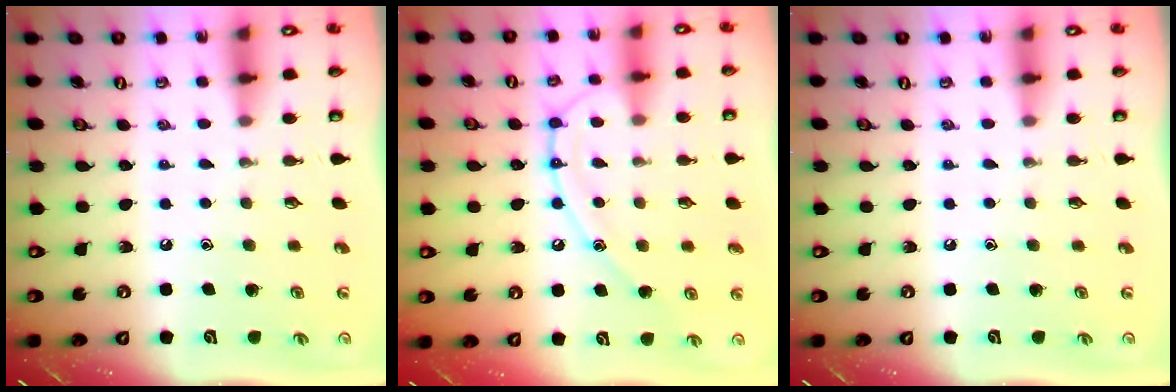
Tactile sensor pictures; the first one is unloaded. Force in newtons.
{"total": 13.2, "press": 13.1, "slide": 1.2}
{"total": 0.0}